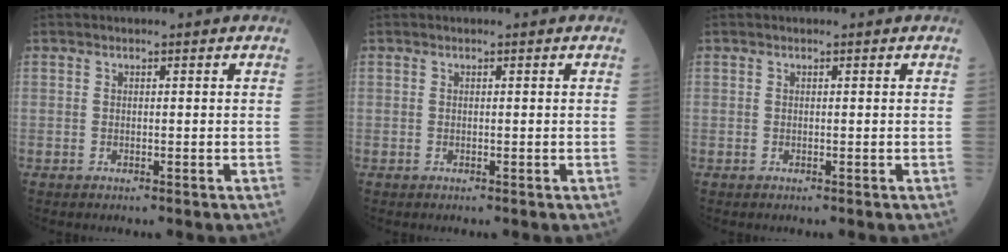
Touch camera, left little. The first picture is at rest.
{"total": 0.0}
{"total": 0.0}